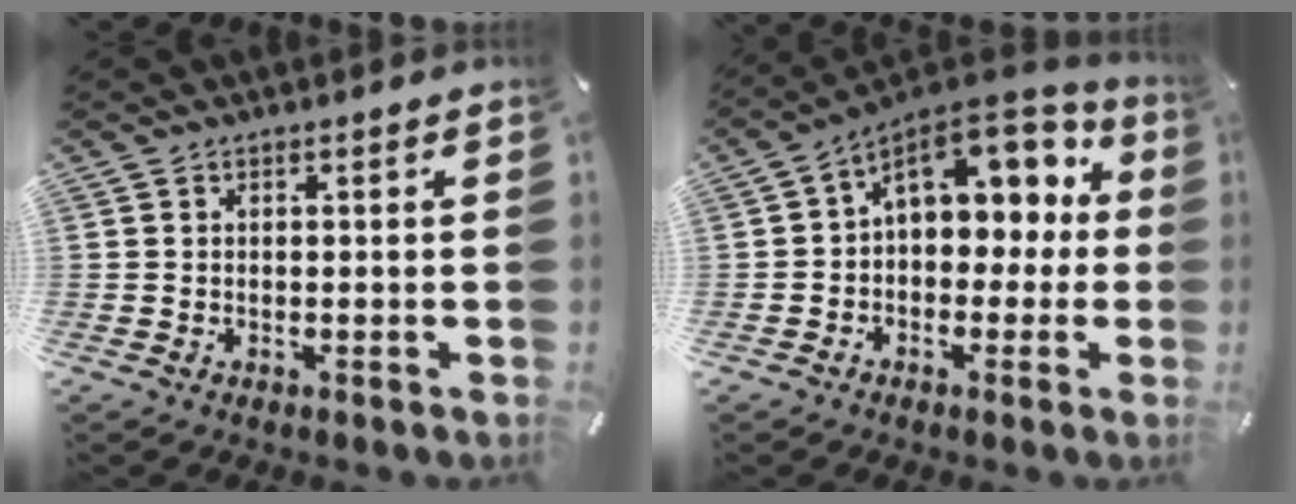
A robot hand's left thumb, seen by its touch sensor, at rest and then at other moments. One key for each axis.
{"total": 11.6, "fx": 4.5, "fy": 8.0, "fz": 7.0, "tx": -0.090, "ty": -0.032, "tz": 0.081}